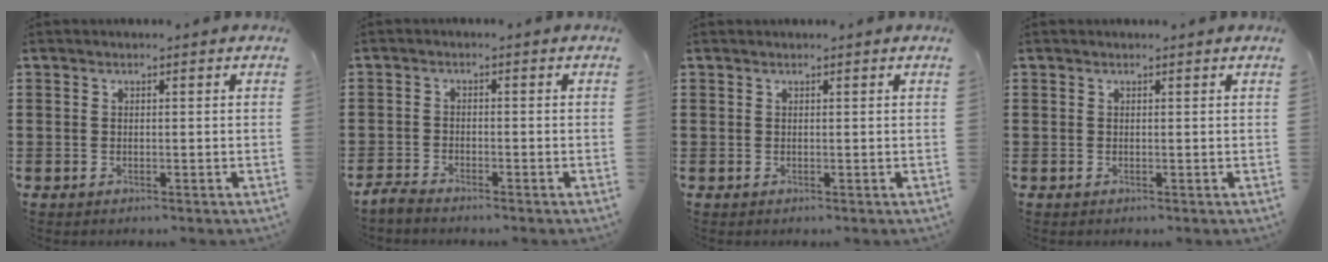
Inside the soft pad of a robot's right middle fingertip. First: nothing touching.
{"total": 1.9, "force": [-1.9, 0.1, 0.4], "torque": [-0.018, -0.001, -0.040]}
{"total": 0.0}
{"total": 0.0}